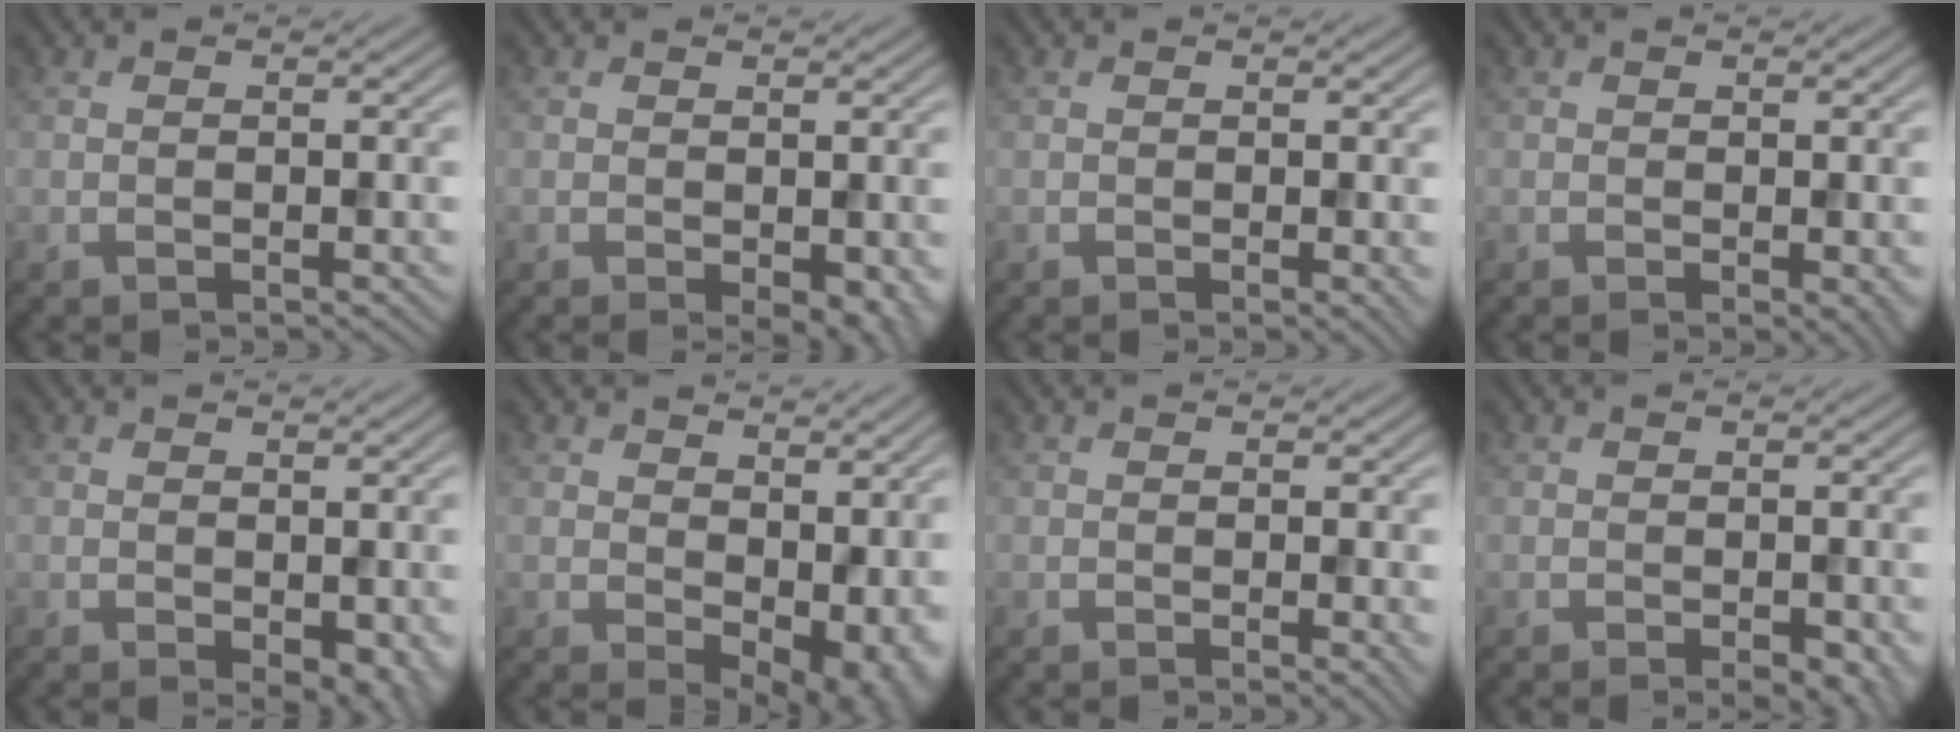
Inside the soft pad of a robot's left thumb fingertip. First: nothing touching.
{"total": 3.5, "force": [-0.9, 1.9, 2.8], "torque": [-0.035, -0.017, -0.006]}
{"total": 0.8, "force": [0.1, 0.2, 0.8], "torque": [-0.008, -0.005, 0.000]}
{"total": 1.3, "force": [-0.2, 0.4, 1.2], "torque": [-0.013, -0.009, -0.001]}
{"total": 3.8, "force": [-0.8, 2.2, 3.0], "torque": [-0.039, -0.016, -0.006]}
{"total": 10.1, "force": [1.2, 6.3, 7.7], "torque": [-0.109, -0.028, 0.043]}
{"total": 1.2, "force": [0.2, 0.3, 1.1], "torque": [-0.012, -0.007, 0.003]}
{"total": 2.6, "force": [-1.2, 1.1, 2.0], "torque": [-0.028, -0.008, -0.009]}